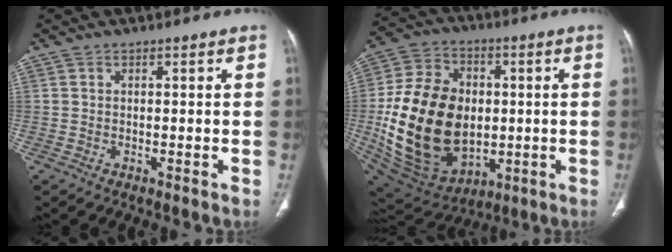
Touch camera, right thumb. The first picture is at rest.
{"total": 26.7, "force": [-1.2, 18.8, 18.9], "torque": [-0.345, 0.001, 0.007]}